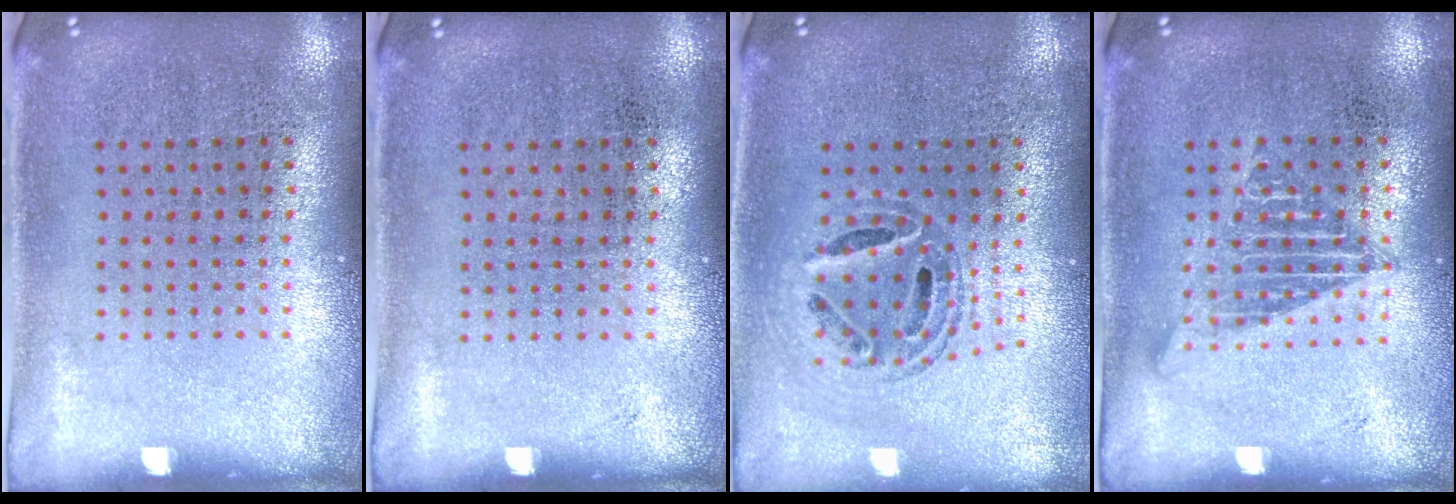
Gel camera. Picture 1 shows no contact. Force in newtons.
{"total": 0.0}
{"total": 0.8, "press": 0.8, "slide": 0.1}
{"total": 1.2, "press": 1.1, "slide": 0.3}